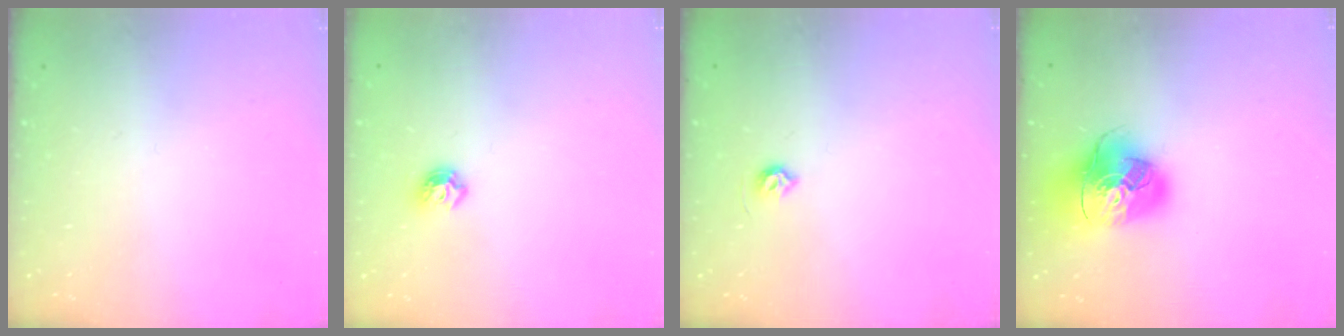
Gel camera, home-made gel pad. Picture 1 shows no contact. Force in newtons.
{"total": 5.2, "press": 5.1, "slide": 0.8}
{"total": 4.5, "press": 4.5, "slide": 0.7}
{"total": 18.0, "press": 17.8, "slide": 2.8}